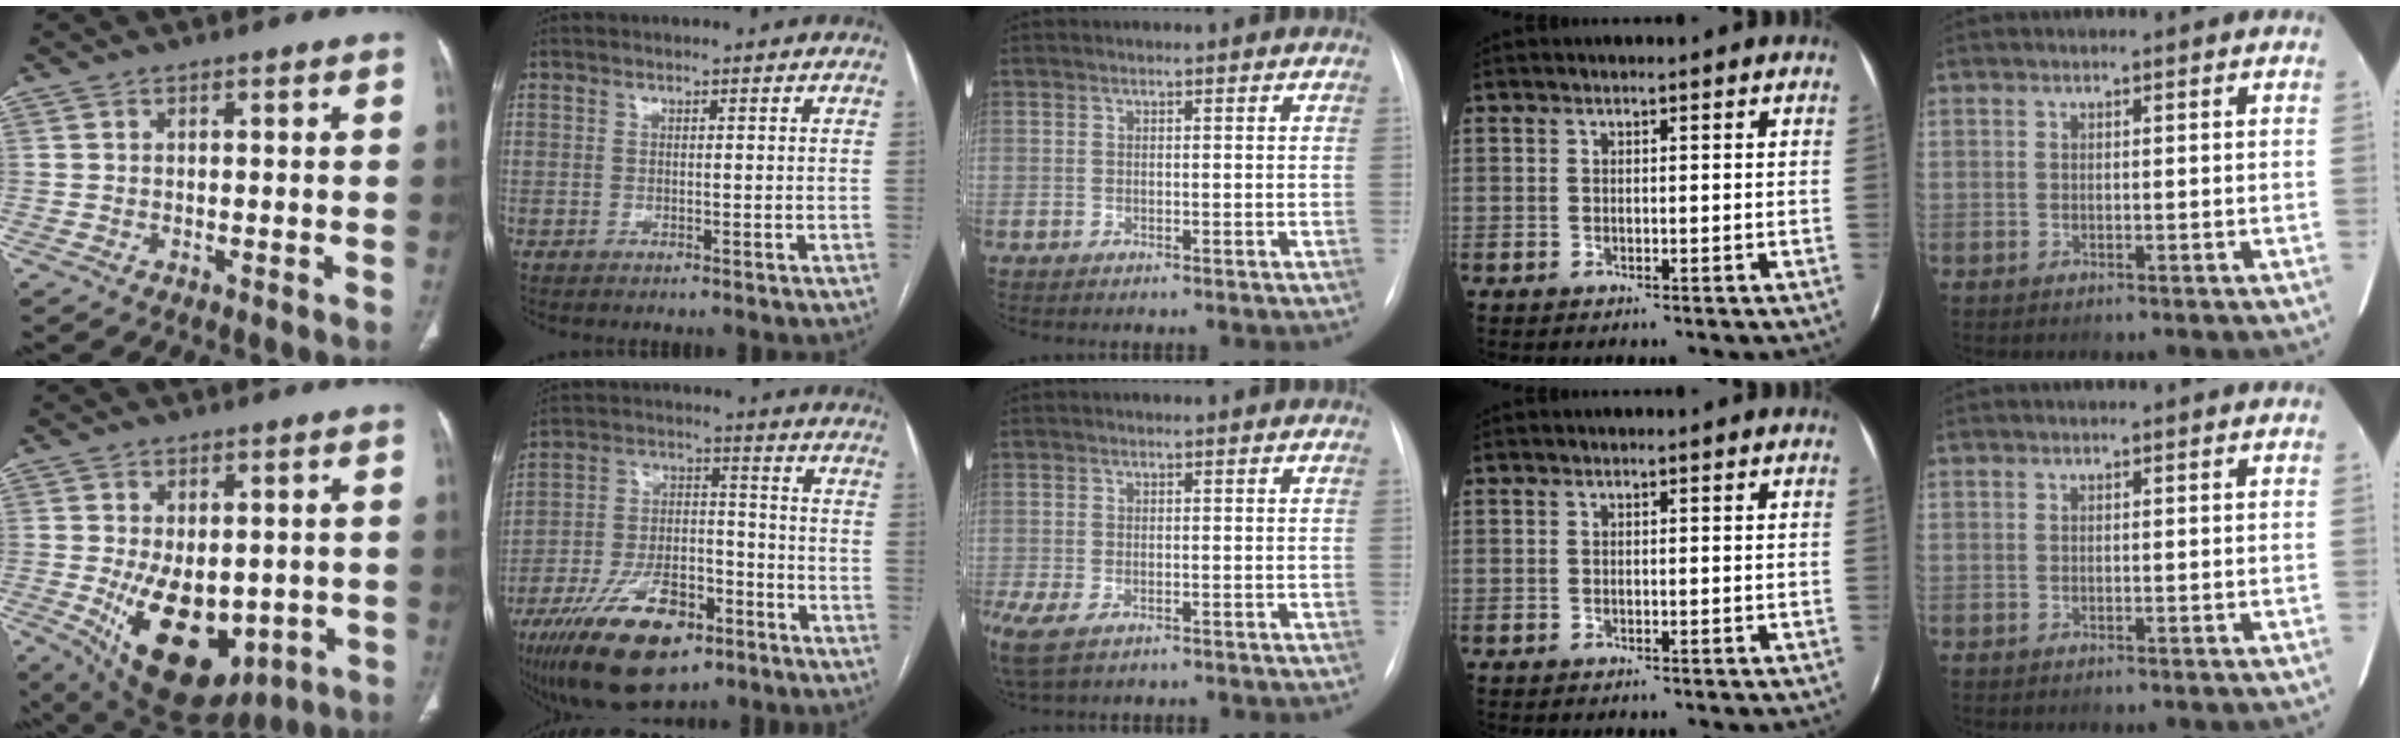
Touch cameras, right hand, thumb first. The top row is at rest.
{"thumb": {"total": 16.4, "force": [-3.6, 9.7, 12.7], "torque": [-0.184, -0.018, -0.024]}, "index": {"total": 17.6, "force": [-10.8, 7.6, 11.6], "torque": [-0.225, 0.000, -0.184]}, "middle": {"total": 8.0, "force": [-4.6, 3.8, 5.3], "torque": [-0.123, -0.024, -0.071]}}